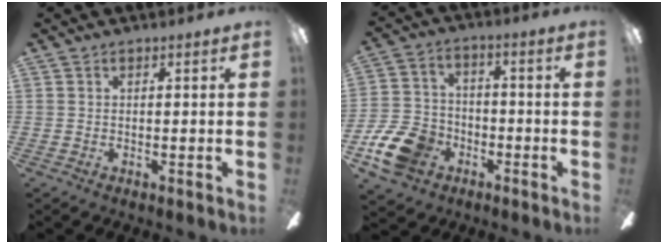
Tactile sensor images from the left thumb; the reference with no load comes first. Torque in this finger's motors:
{"motor_torque": [-0.96, 0.99, 0.00, 0.02, 0.02]}